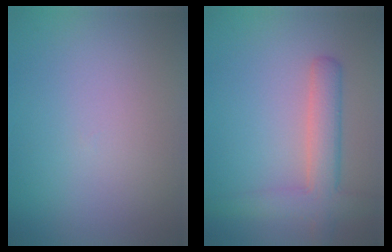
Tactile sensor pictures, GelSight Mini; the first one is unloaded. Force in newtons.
{"total": 4.3, "press": 4.3, "slide": 0.3}